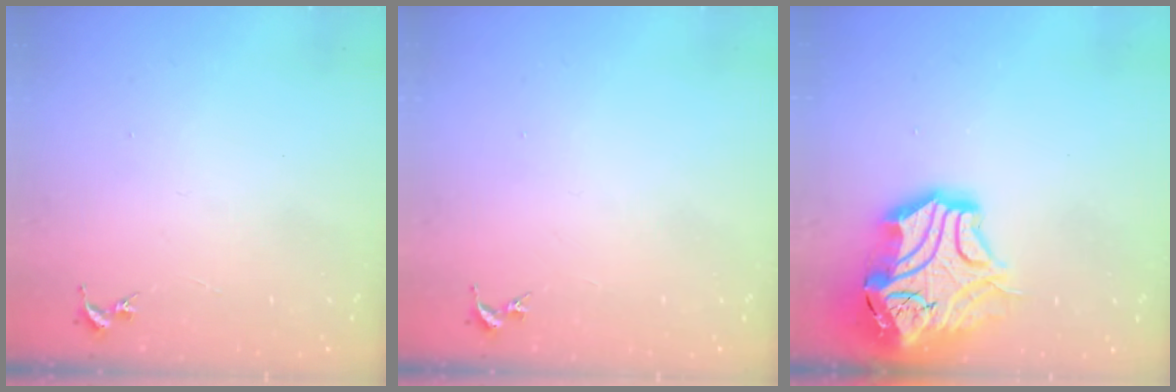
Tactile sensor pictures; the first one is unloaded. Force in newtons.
{"total": 0.0}
{"total": 19.5, "press": 19.3, "slide": 2.9}